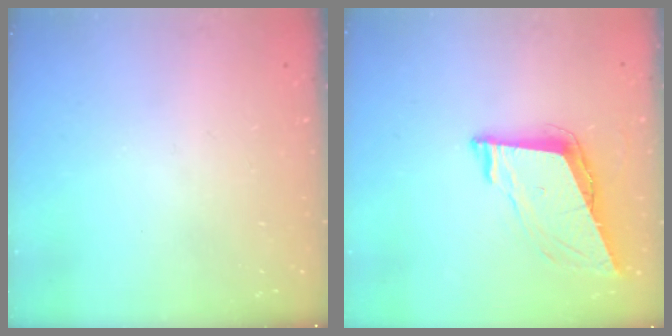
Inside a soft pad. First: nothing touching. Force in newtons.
{"total": 9.2, "press": 8.6, "slide": 3.3}